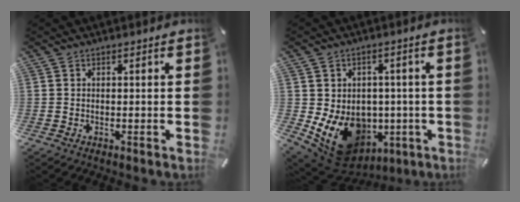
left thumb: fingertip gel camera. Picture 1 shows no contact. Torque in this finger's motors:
{"motor_torque": [2.44, 2.56, 1.34, 0.35, 0.52]}